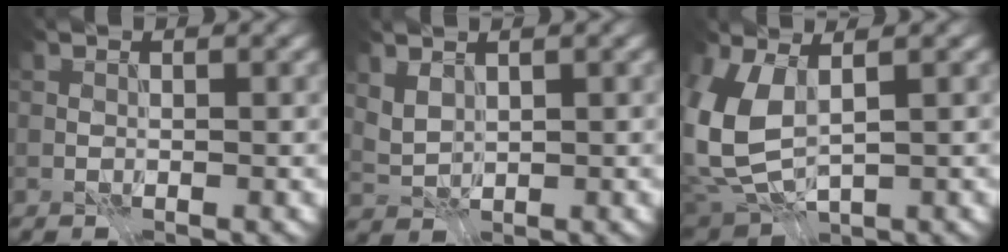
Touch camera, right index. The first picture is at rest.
{"total": 2.1, "force": [1.4, 1.2, 1.2], "torque": [-0.029, 0.000, 0.034]}
{"total": 7.6, "force": [1.3, 4.2, 6.3], "torque": [-0.161, -0.010, 0.028]}